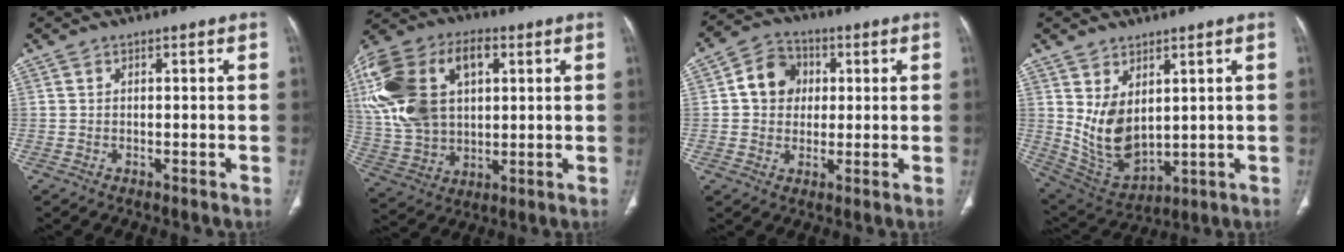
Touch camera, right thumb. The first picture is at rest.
{"total": 24.6, "force": [6.3, 15.9, 17.7], "torque": [-0.372, 0.017, 0.119]}
{"total": 8.4, "force": [1.3, 7.3, 4.0], "torque": [-0.038, 0.008, 0.013]}
{"total": 10.5, "force": [2.6, 6.4, 7.8], "torque": [-0.128, -0.025, 0.080]}